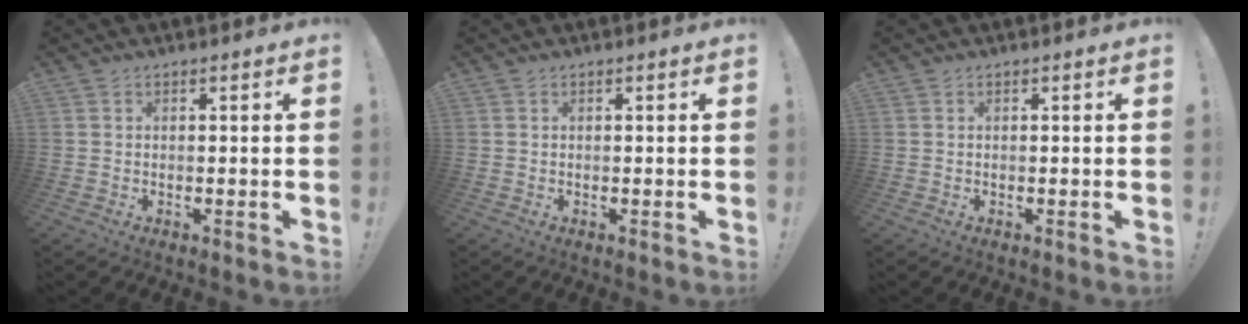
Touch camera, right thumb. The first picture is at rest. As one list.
[{"total": 0.0}, {"total": 0.0}]